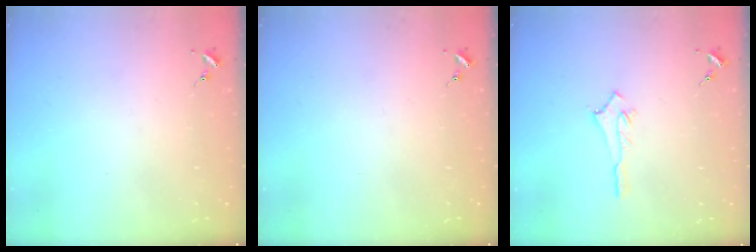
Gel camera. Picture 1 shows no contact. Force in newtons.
{"total": 0.0}
{"total": 2.8, "press": 2.7, "slide": 0.4}